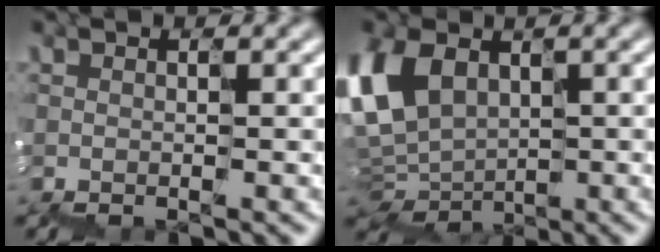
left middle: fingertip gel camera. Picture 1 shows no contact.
{"total": 6.5, "force": [1.0, 4.5, 4.5], "torque": [-0.141, 0.008, 0.016]}